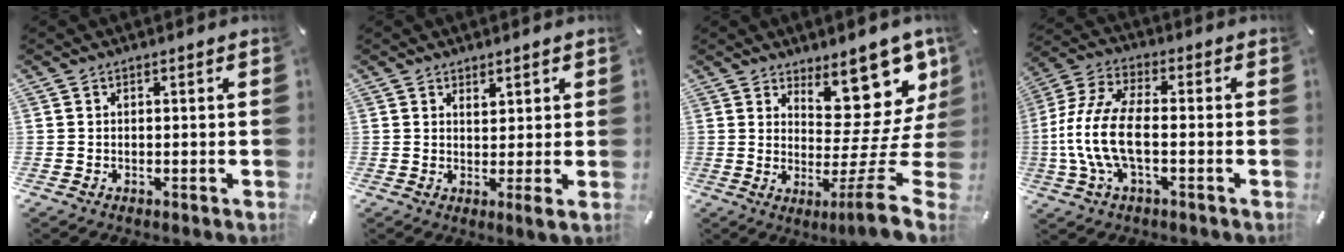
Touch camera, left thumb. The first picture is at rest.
{"total": 2.7, "force": [1.2, -0.2, 2.4], "torque": [-0.046, -0.010, 0.020]}
{"total": 18.7, "force": [7.3, 5.5, 16.3], "torque": [-0.209, -0.088, 0.116]}
{"total": 13.3, "force": [-2.4, 6.2, 11.5], "torque": [-0.253, -0.008, -0.046]}